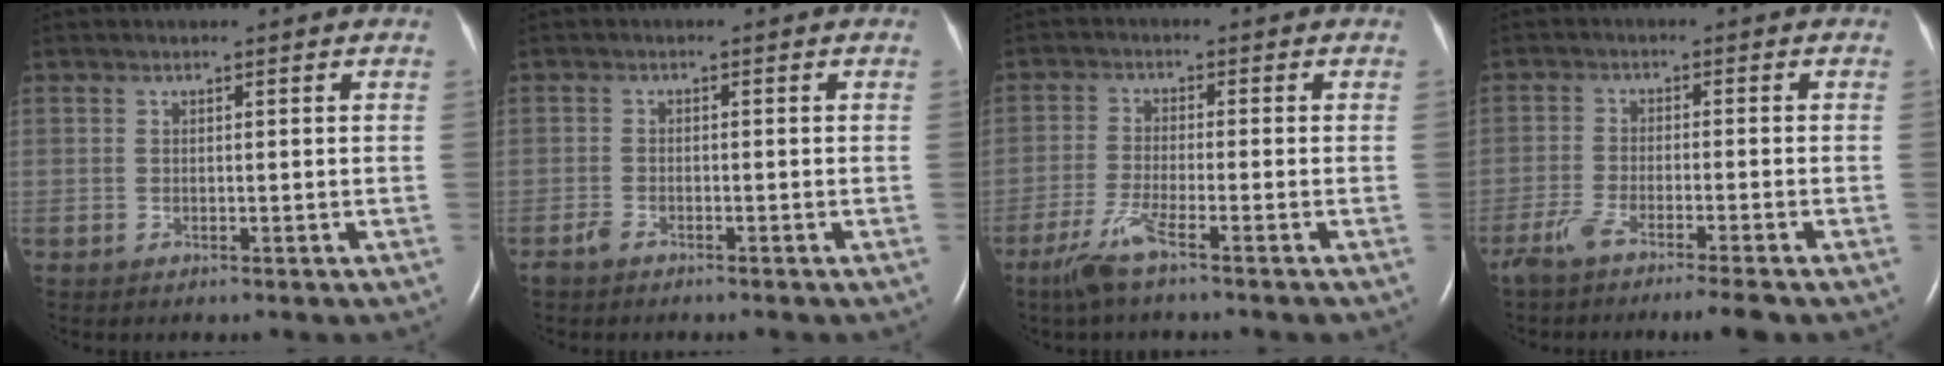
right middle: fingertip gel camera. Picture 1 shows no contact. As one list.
[{"total": 1.6, "force": [-1.3, 0.5, 0.7], "torque": [-0.026, -0.002, -0.024]}, {"total": 5.3, "force": [-3.6, -0.3, 3.8], "torque": [-0.089, -0.015, -0.078]}, {"total": 7.6, "force": [-6.0, -0.2, 4.7], "torque": [-0.079, -0.014, -0.100]}]